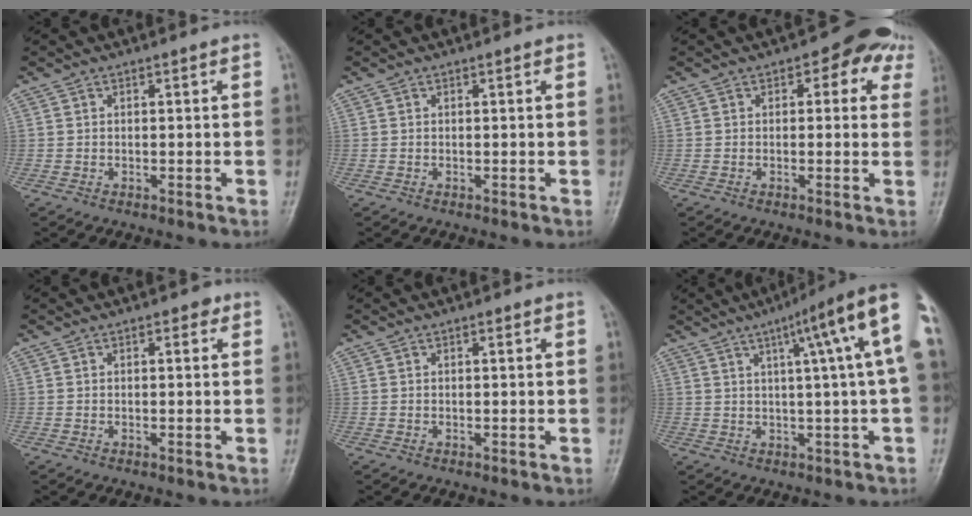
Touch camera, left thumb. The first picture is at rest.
{"total": 0.0}
{"total": 6.6, "force": [2.9, 4.1, 4.2], "torque": [0.003, 0.003, 0.023]}
{"total": 1.1, "force": [0.4, 0.7, 0.7], "torque": [0.003, 0.002, 0.002]}
{"total": 0.0}
{"total": 13.3, "force": [3.8, 0.6, 12.7], "torque": [-0.167, 0.019, 0.044]}